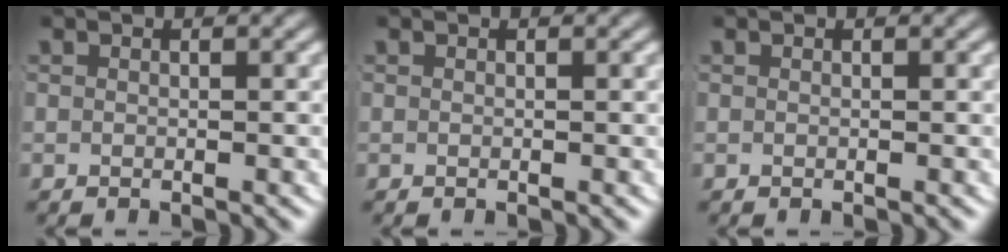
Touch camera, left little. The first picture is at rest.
{"total": 0.0}
{"total": 0.0}